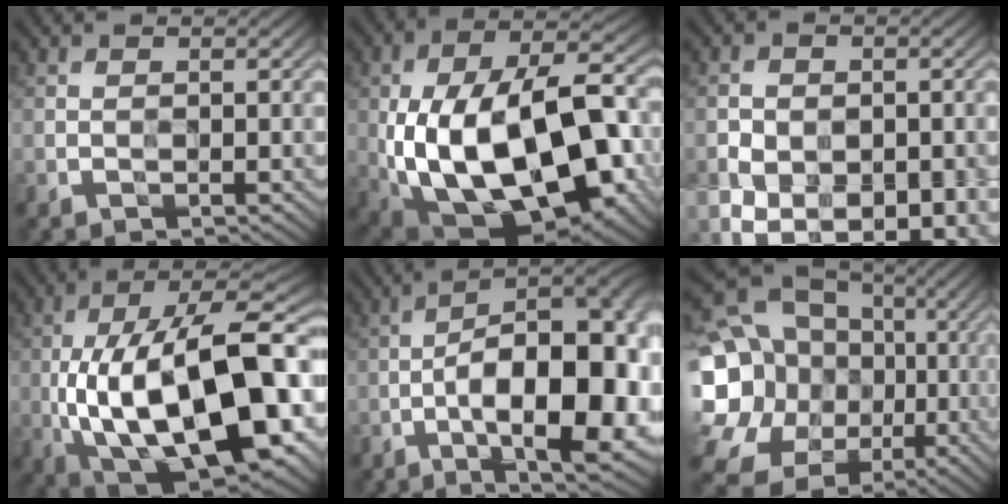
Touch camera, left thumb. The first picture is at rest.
{"total": 20.4, "force": [-3.4, 10.6, 17.1], "torque": [-0.316, -0.014, -0.035]}
{"total": 13.4, "force": [-6.8, 9.4, 6.7], "torque": [-0.057, -0.031, -0.111]}
{"total": 21.5, "force": [-2.9, 9.4, 19.2], "torque": [-0.325, -0.005, -0.042]}
{"total": 17.0, "force": [-4.0, 6.7, 15.1], "torque": [-0.210, -0.001, -0.052]}
{"total": 23.9, "force": [-2.5, 21.1, 10.9], "torque": [-0.254, 0.008, -0.065]}